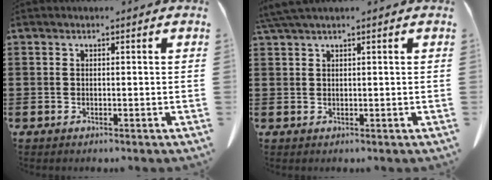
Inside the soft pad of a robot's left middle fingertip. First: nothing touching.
{"total": 1.9, "force": [1.6, -0.1, 1.1], "torque": [-0.026, -0.002, 0.030]}